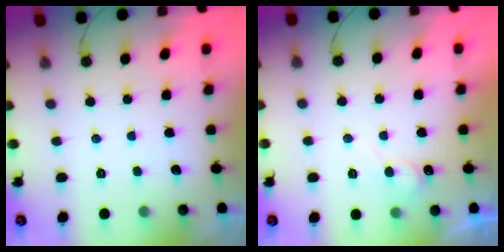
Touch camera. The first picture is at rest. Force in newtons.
{"total": 7.5, "press": 7.5, "slide": 0.8}